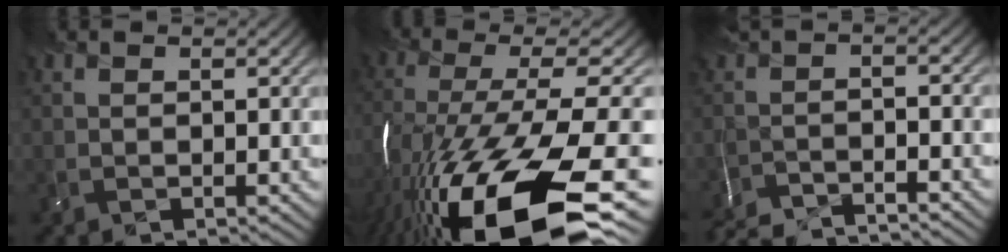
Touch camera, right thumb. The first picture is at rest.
{"total": 19.7, "force": [-9.5, 5.8, 16.2], "torque": [-0.318, -0.045, -0.144]}
{"total": 6.3, "force": [-6.1, -0.3, 1.5], "torque": [-0.022, -0.010, -0.111]}